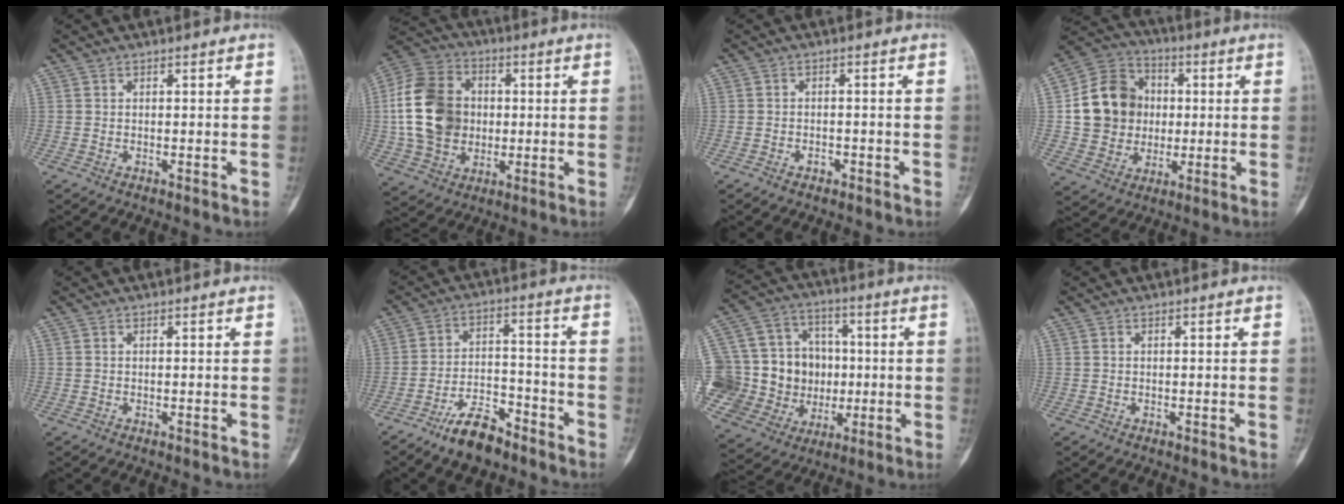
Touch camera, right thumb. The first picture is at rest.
{"total": 17.9, "force": [0.8, 14.0, 11.1], "torque": [-0.194, 0.016, 0.014]}
{"total": 1.6, "force": [-1.0, 1.2, 0.5], "torque": [-0.003, 0.008, -0.016]}
{"total": 15.7, "force": [1.2, 13.8, 7.5], "torque": [-0.101, 0.017, 0.025]}
{"total": 0.0}
{"total": 9.6, "force": [-7.2, 4.1, 5.0], "torque": [-0.070, 0.053, -0.131]}
{"total": 26.9, "force": [-1.8, 21.8, 15.7], "torque": [-0.319, 0.042, -0.010]}
{"total": 0.0}